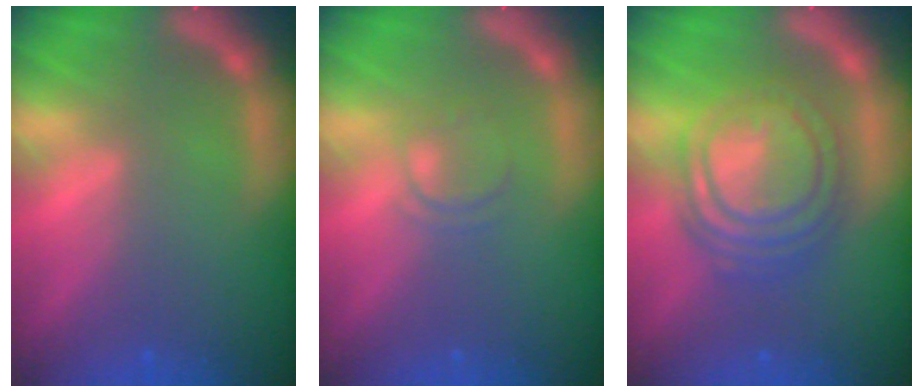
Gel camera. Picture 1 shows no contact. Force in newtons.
{"total": 2.0}
{"total": 9.5}